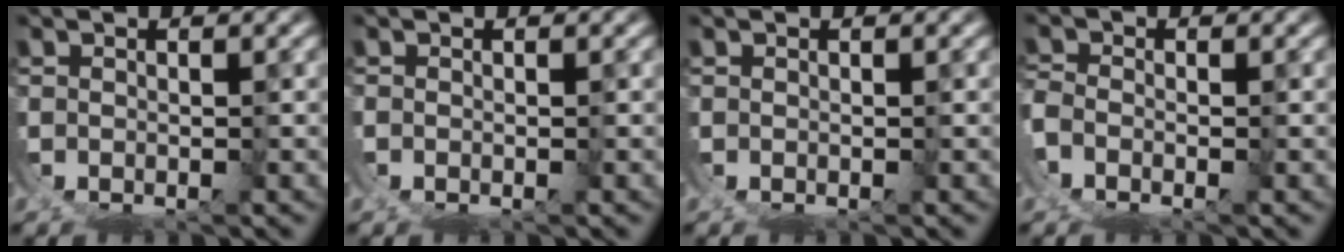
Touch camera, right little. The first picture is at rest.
{"total": 0.0}
{"total": 0.0}
{"total": 1.6, "force": [-1.0, 0.7, 1.0], "torque": [-0.021, -0.010, -0.015]}